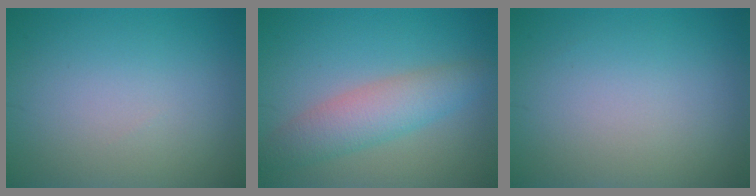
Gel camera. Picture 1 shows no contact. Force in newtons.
{"total": 4.3, "press": 4.3, "slide": 0.2}
{"total": 0.0}